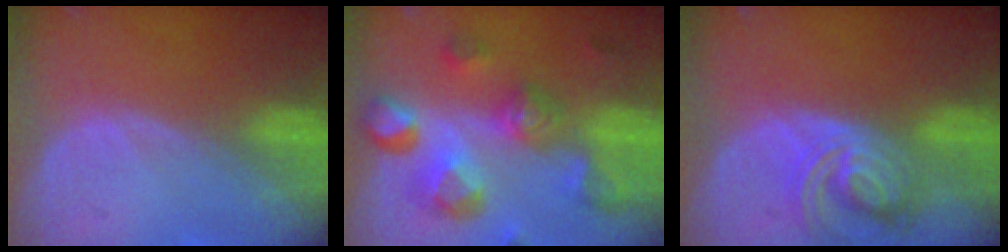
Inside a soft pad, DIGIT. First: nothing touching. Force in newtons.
{"total": 11.2, "press": 10.0, "slide": 5.0}
{"total": 7.8, "press": 6.9, "slide": 3.8}